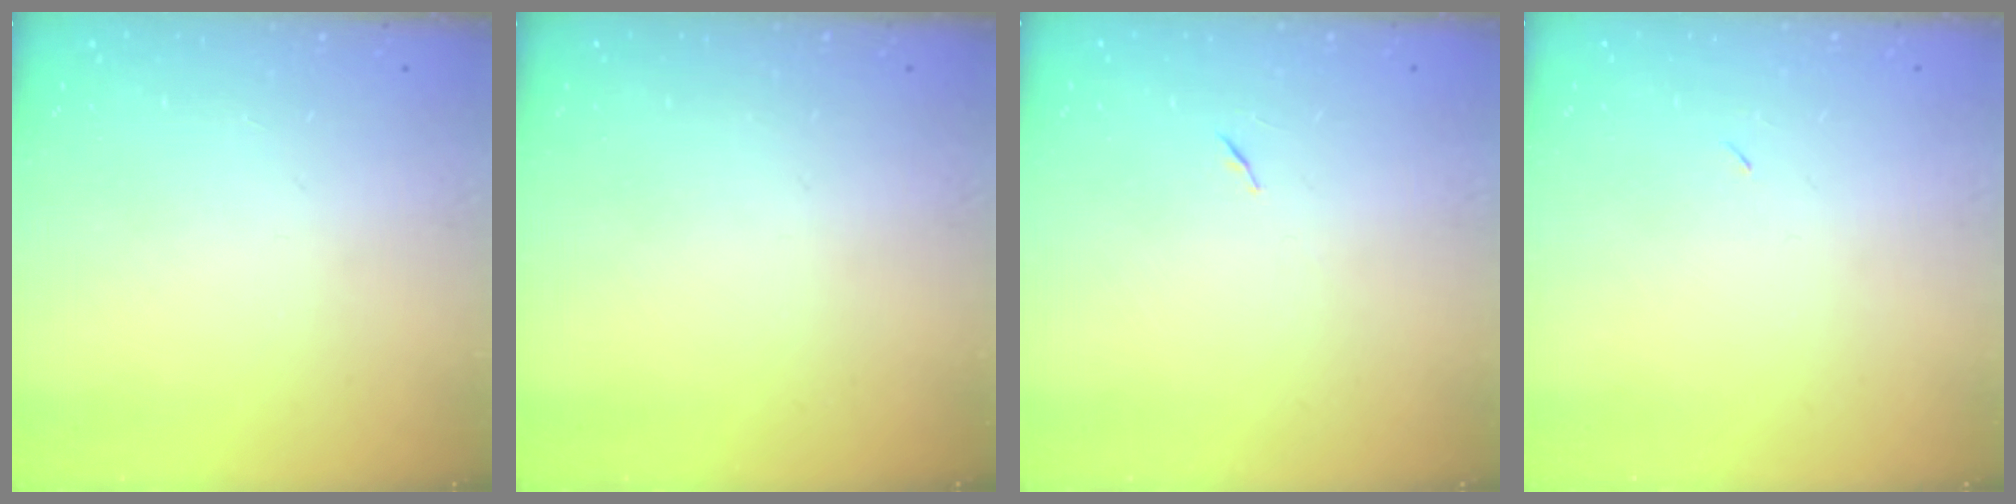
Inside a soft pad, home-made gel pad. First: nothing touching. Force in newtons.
{"total": 0.0}
{"total": 5.3, "press": 4.8, "slide": 2.2}
{"total": 2.2, "press": 1.8, "slide": 1.2}